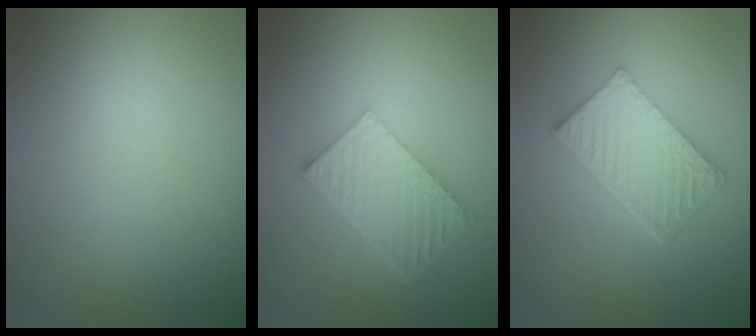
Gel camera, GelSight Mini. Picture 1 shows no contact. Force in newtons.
{"total": 6.0, "press": 4.2, "slide": 4.2}
{"total": 5.9, "press": 4.2, "slide": 4.2}